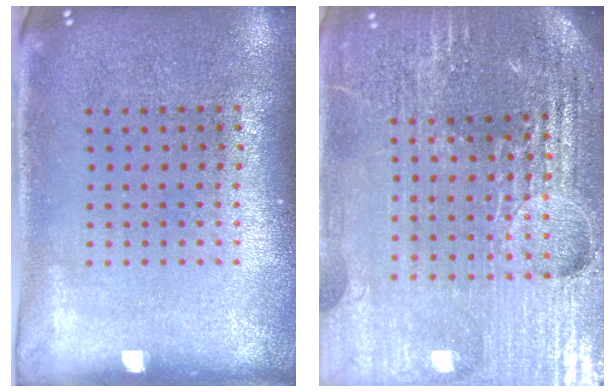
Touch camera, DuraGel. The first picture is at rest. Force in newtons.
{"total": 5.7, "press": 5.2, "slide": 2.3}